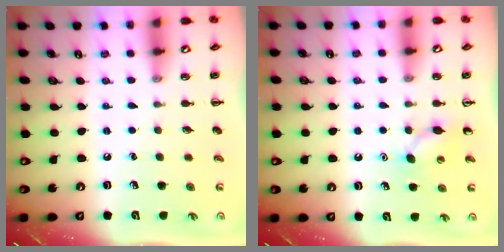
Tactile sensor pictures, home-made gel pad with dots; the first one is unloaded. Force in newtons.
{"total": 5.5, "press": 5.3, "slide": 1.6}